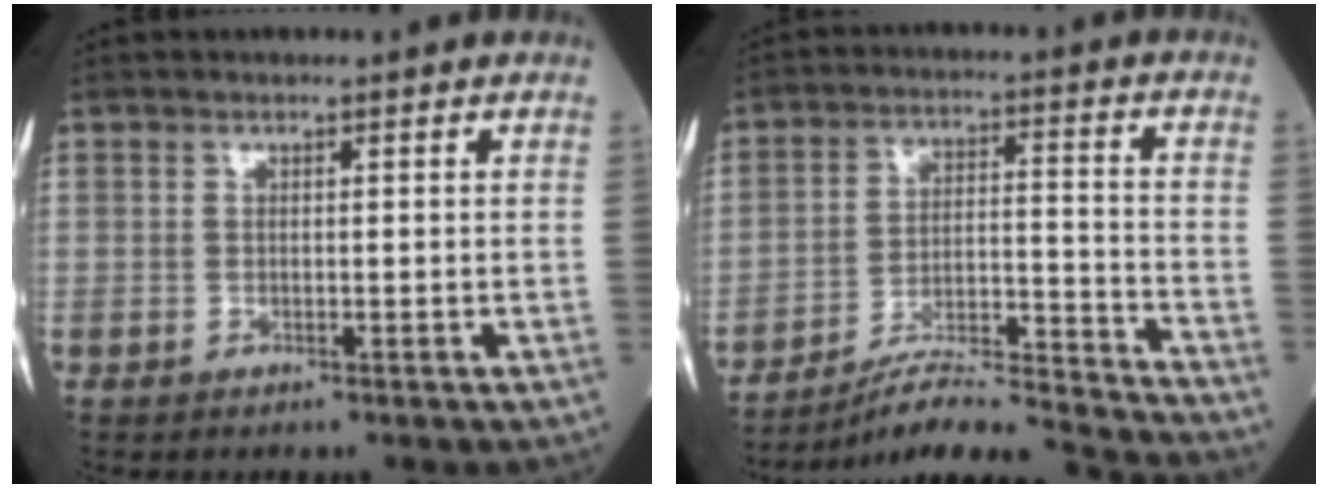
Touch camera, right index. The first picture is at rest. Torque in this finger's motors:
{"motor_torque": [-0.44, -0.70, 0.24, 0.08]}